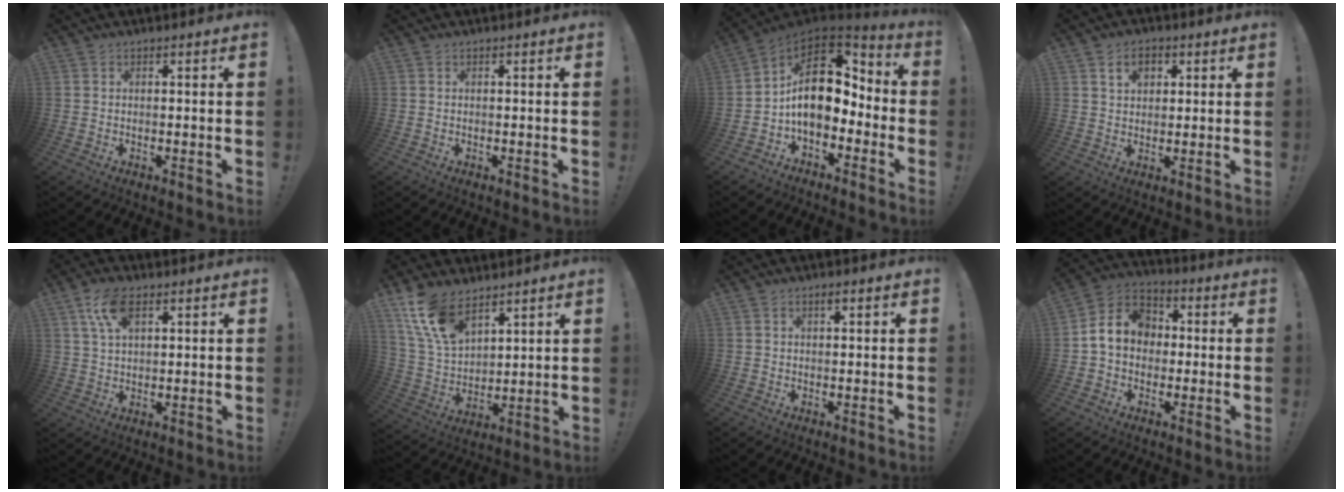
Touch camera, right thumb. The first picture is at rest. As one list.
[{"total": 0.0}, {"total": 16.8, "force": [1.2, 10.6, 13.0], "torque": [-0.211, -0.001, 0.025]}, {"total": 5.8, "force": [2.5, 4.1, 3.4], "torque": [-0.051, 0.001, 0.044]}, {"total": 8.7, "force": [4.3, 4.2, 6.3], "torque": [-0.110, -0.005, 0.080]}, {"total": 14.1, "force": [9.6, 7.2, 7.5], "torque": [-0.160, -0.051, 0.185]}, {"total": 1.2, "force": [0.7, 0.4, 0.9], "torque": [-0.016, 0.000, 0.011]}, {"total": 10.9, "force": [0.4, 9.3, 5.7], "torque": [-0.084, 0.013, 0.013]}]